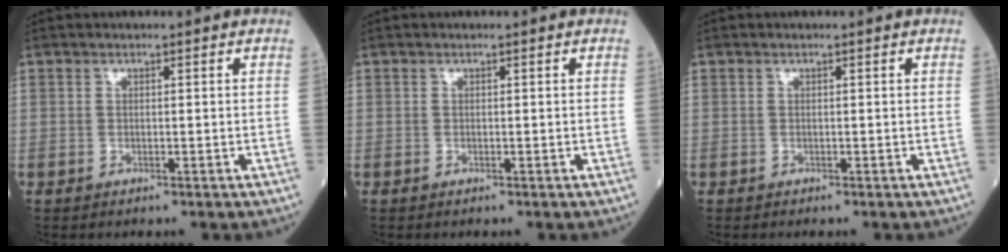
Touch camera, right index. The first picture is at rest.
{"total": 0.0}
{"total": 0.0}